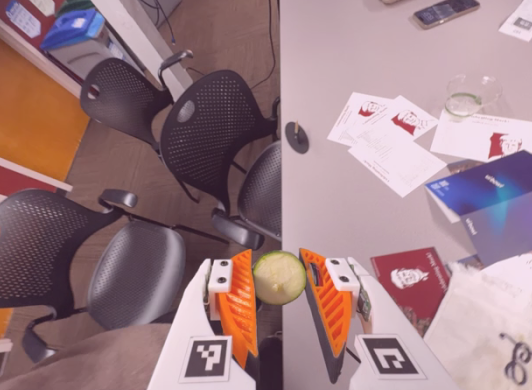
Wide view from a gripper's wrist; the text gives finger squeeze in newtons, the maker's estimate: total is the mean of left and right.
{"total": 9.7, "left": 9.7, "right": 9.7}